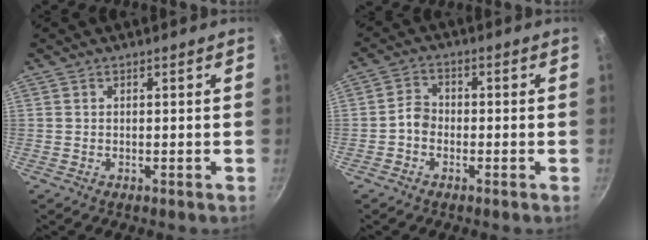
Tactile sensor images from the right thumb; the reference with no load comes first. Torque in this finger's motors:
{"motor_torque": [0.99, 0.36, 0.37, -0.91, -0.01]}